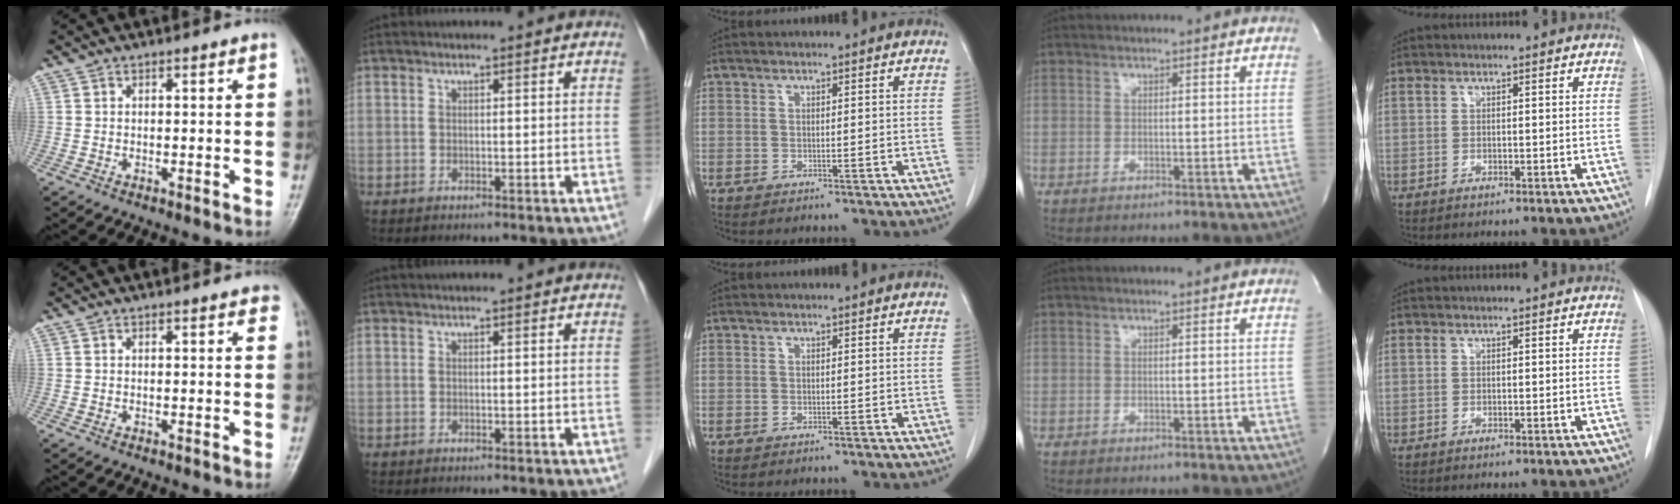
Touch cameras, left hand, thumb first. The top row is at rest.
{"thumb": {"total": 1.4, "force": [1.0, 0.7, 0.7], "torque": [0.001, 0.000, 0.007]}, "index": {"total": 1.5, "force": [1.5, -0.1, 0.5], "torque": [-0.009, 0.019, 0.022]}}